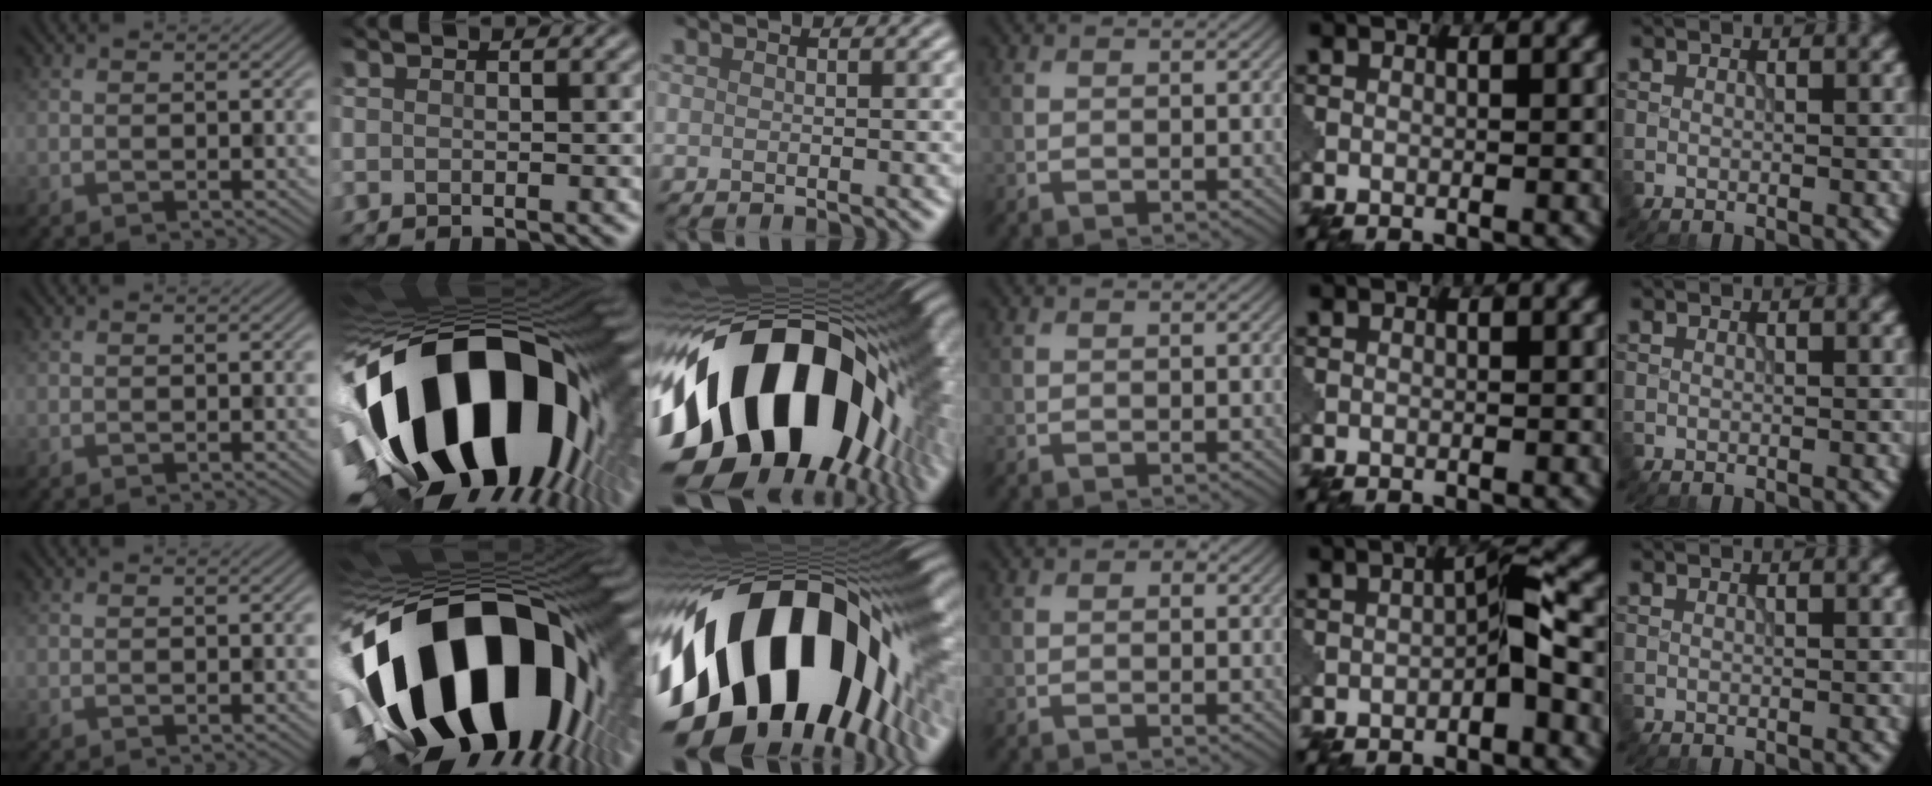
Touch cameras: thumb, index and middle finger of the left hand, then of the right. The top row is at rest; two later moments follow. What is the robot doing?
{"motion": "disassemble", "object": "puzzle pieces"}